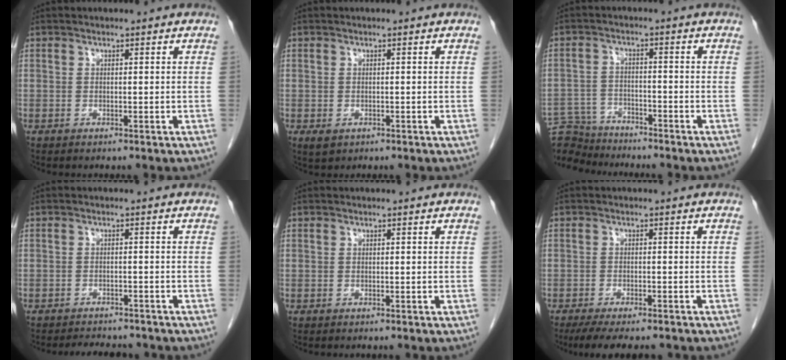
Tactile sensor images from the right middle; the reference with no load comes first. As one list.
[{"total": 1.5, "force": [-0.6, 1.0, 0.9], "torque": [-0.018, -0.003, 0.000]}, {"total": 8.4, "force": [-8.2, 1.9, 0.1], "torque": [-0.007, 0.007, -0.148]}, {"total": 5.5, "force": [-5.1, 1.5, 1.5], "torque": [-0.023, -0.005, -0.068]}, {"total": 0.0}, {"total": 8.7, "force": [-7.2, 2.1, 4.4], "torque": [-0.062, -0.012, -0.107]}]